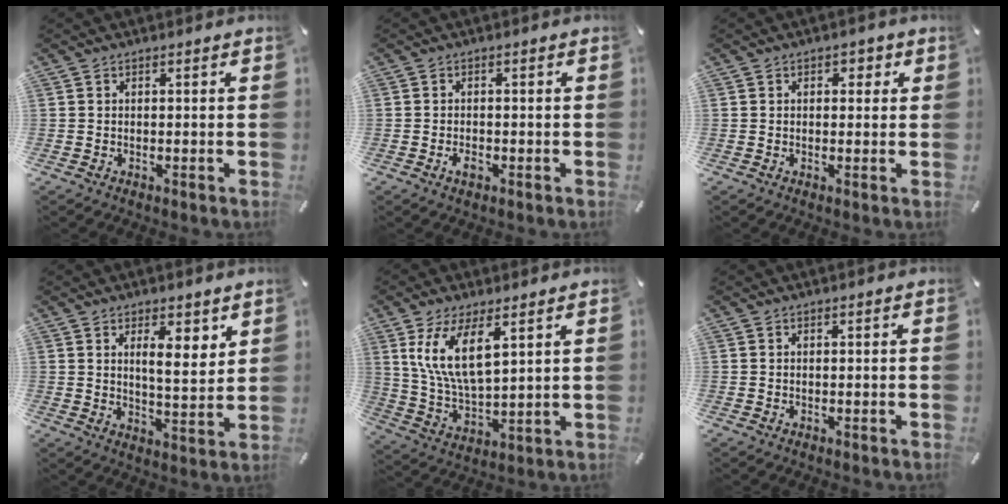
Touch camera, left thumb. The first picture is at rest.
{"total": 2.2, "force": [-1.0, 1.2, 1.6], "torque": [-0.036, 0.000, -0.019]}
{"total": 2.1, "force": [0.6, 1.6, 1.2], "torque": [-0.011, 0.003, 0.004]}
{"total": 7.8, "force": [4.0, 3.1, 5.9], "torque": [-0.087, -0.027, 0.063]}
{"total": 11.8, "force": [6.1, 4.8, 8.9], "torque": [-0.198, -0.017, 0.110]}
{"total": 0.0}